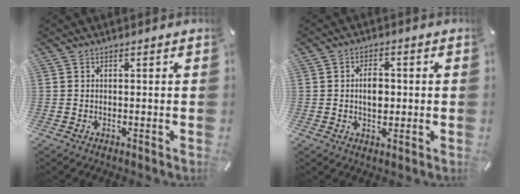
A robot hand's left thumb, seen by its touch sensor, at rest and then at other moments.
{"total": 5.1, "force": [0.1, 3.4, 3.8], "torque": [-0.052, -0.002, -0.003]}